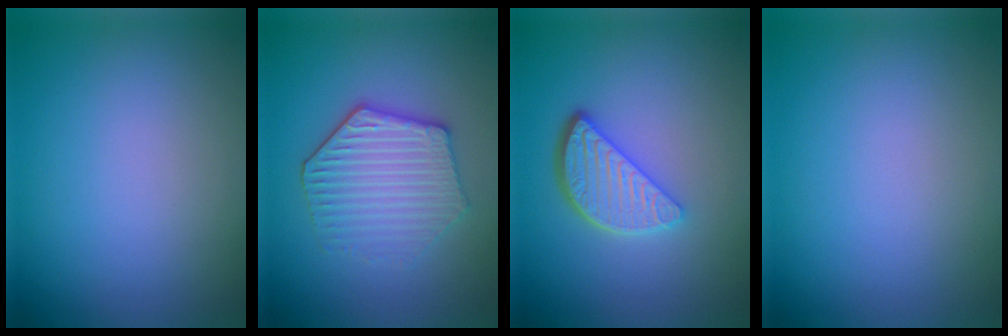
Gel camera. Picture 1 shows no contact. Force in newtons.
{"total": 4.3, "press": 4.0, "slide": 1.8}
{"total": 3.9, "press": 3.2, "slide": 2.2}
{"total": 0.0}